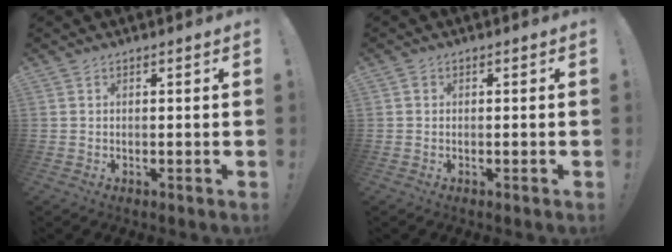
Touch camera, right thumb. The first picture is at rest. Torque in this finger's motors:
{"motor_torque": [0.01, 0.07, 0.07, -0.16, 0.00]}